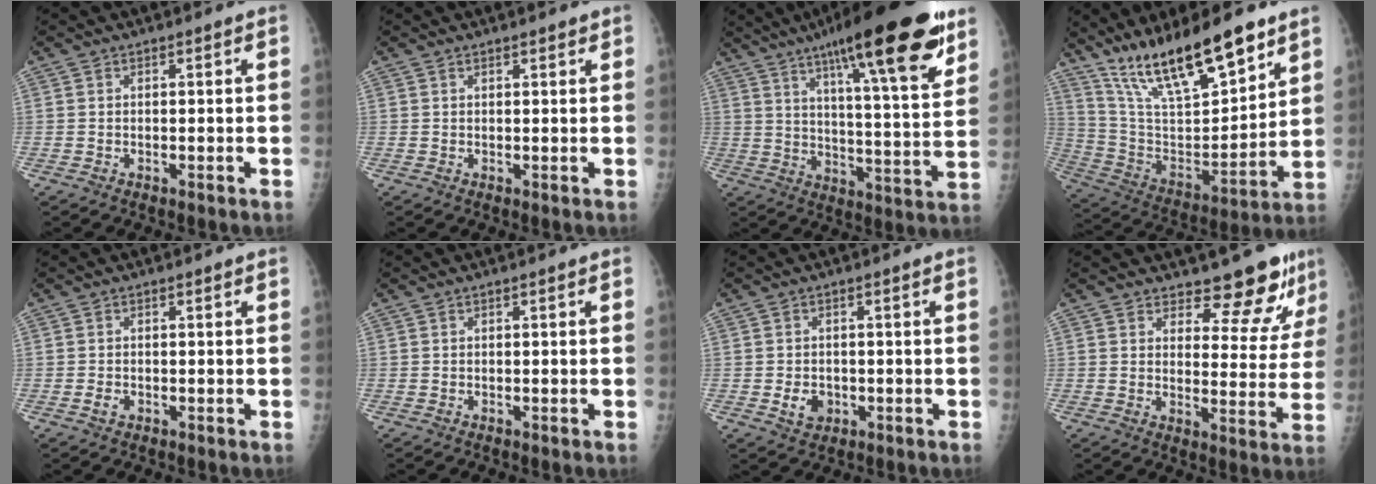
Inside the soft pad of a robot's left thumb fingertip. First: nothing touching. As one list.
[{"total": 1.1, "force": [0.9, 0.4, 0.4], "torque": [-0.003, -0.005, 0.013]}, {"total": 25.4, "force": [15.6, 4.7, 19.5], "torque": [-0.279, -0.046, 0.234]}, {"total": 22.8, "force": [15.6, 6.2, 15.4], "torque": [-0.244, -0.058, 0.287]}, {"total": 1.2, "force": [-0.3, 0.9, 0.7], "torque": [-0.011, 0.000, -0.005]}, {"total": 0.0}, {"total": 3.6, "force": [-0.7, 2.9, 1.9], "torque": [-0.020, 0.002, -0.004]}, {"total": 10.3, "force": [9.2, 3.4, 2.9], "torque": [-0.004, -0.080, 0.113]}]